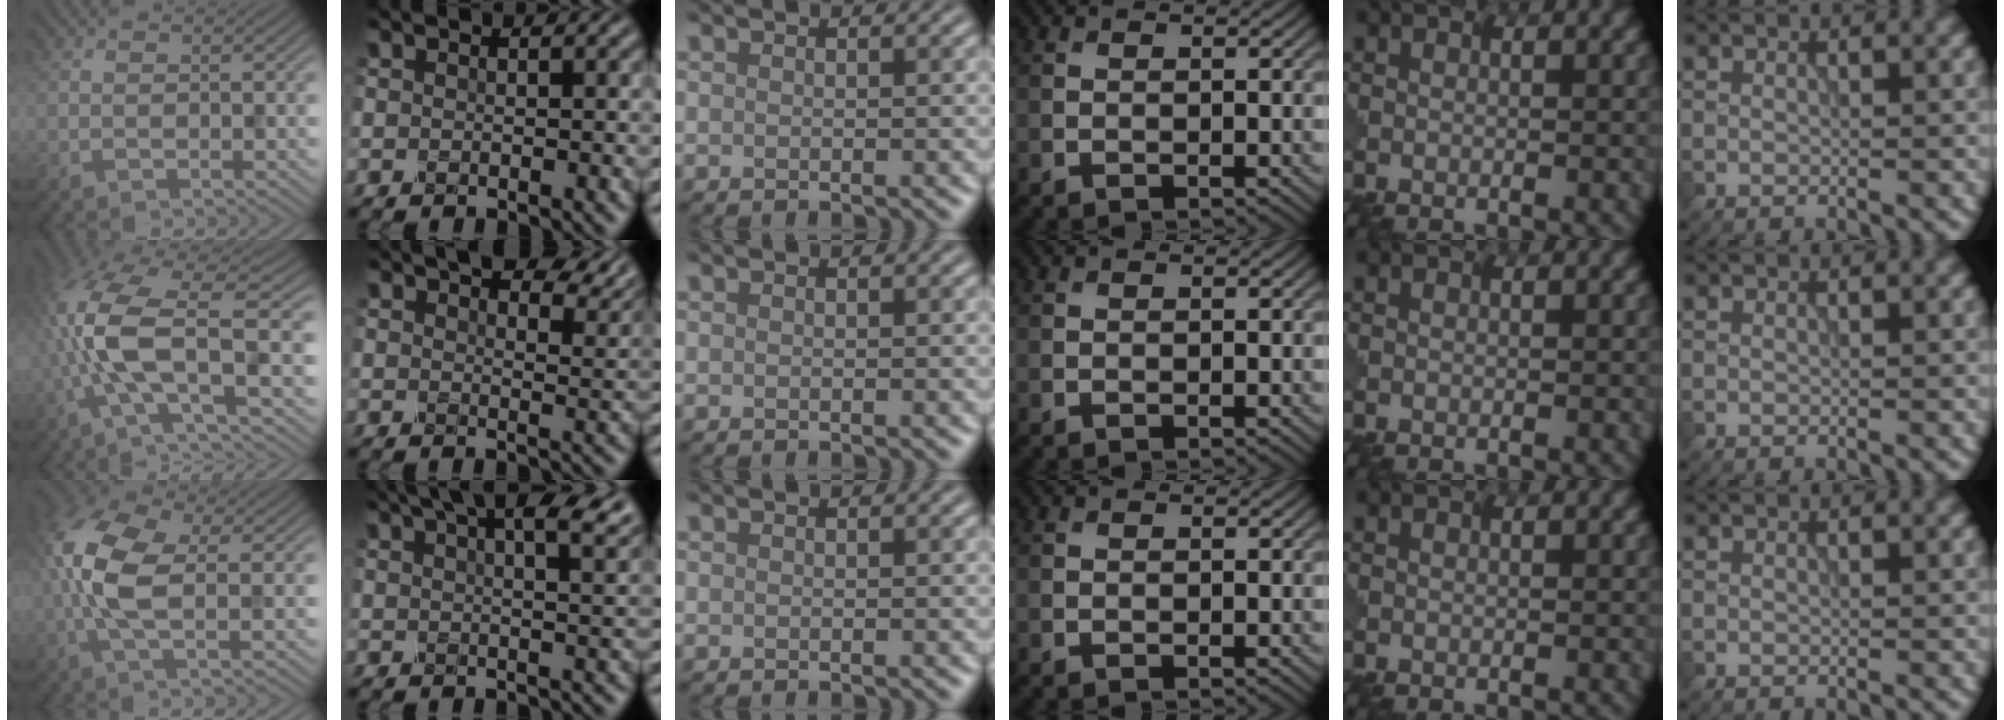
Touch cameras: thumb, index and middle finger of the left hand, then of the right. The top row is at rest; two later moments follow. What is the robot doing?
{"motion": "squeeze", "object": "foam earplug"}